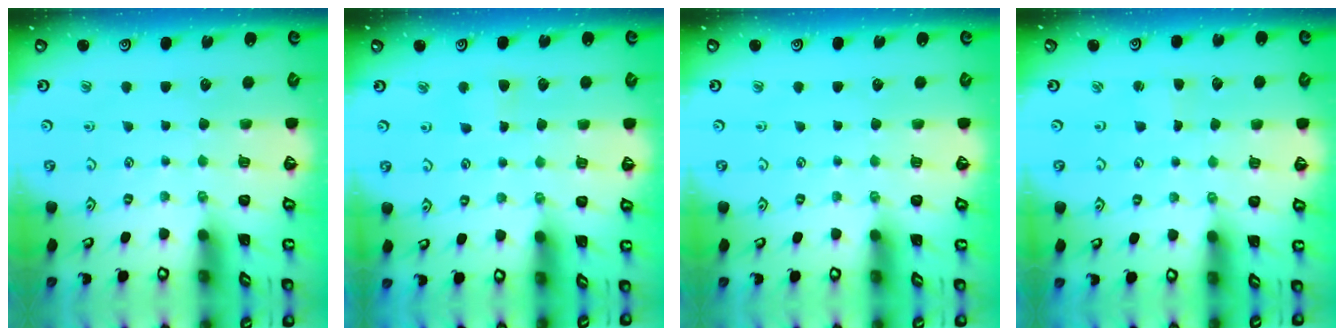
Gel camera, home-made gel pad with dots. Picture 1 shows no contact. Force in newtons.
{"total": 2.9, "press": 2.9, "slide": 0.5}
{"total": 0.0}
{"total": 0.9, "press": 0.9, "slide": 0.0}